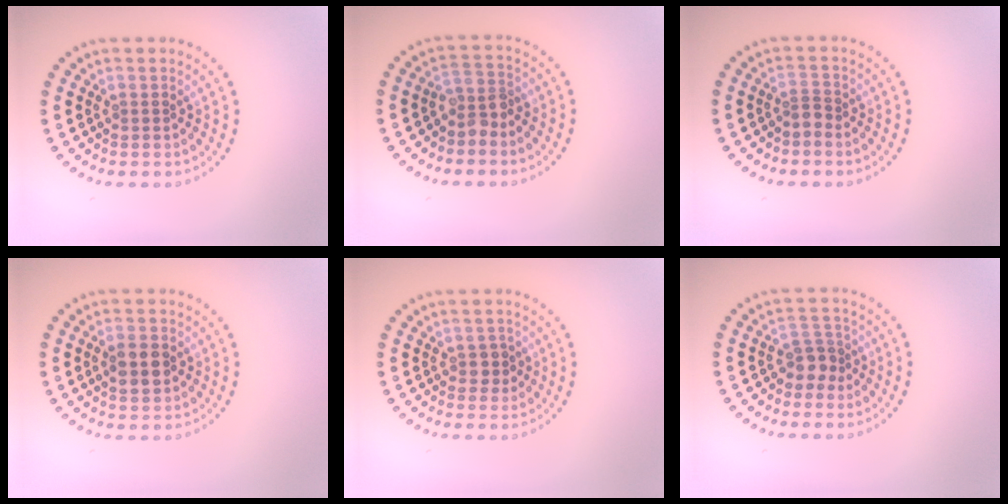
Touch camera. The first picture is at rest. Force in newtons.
{"total": 1.9, "press": 1.6, "slide": 0.9}
{"total": 0.9, "press": 0.5, "slide": 0.8}
{"total": 2.8, "press": 2.8, "slide": 0.1}
{"total": 1.2, "press": 1.1, "slide": 0.6}
{"total": 2.1, "press": 1.7, "slide": 1.3}